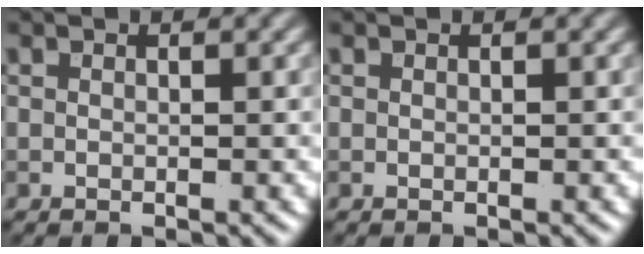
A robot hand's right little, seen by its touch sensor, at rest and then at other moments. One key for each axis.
{"total": 0.0}